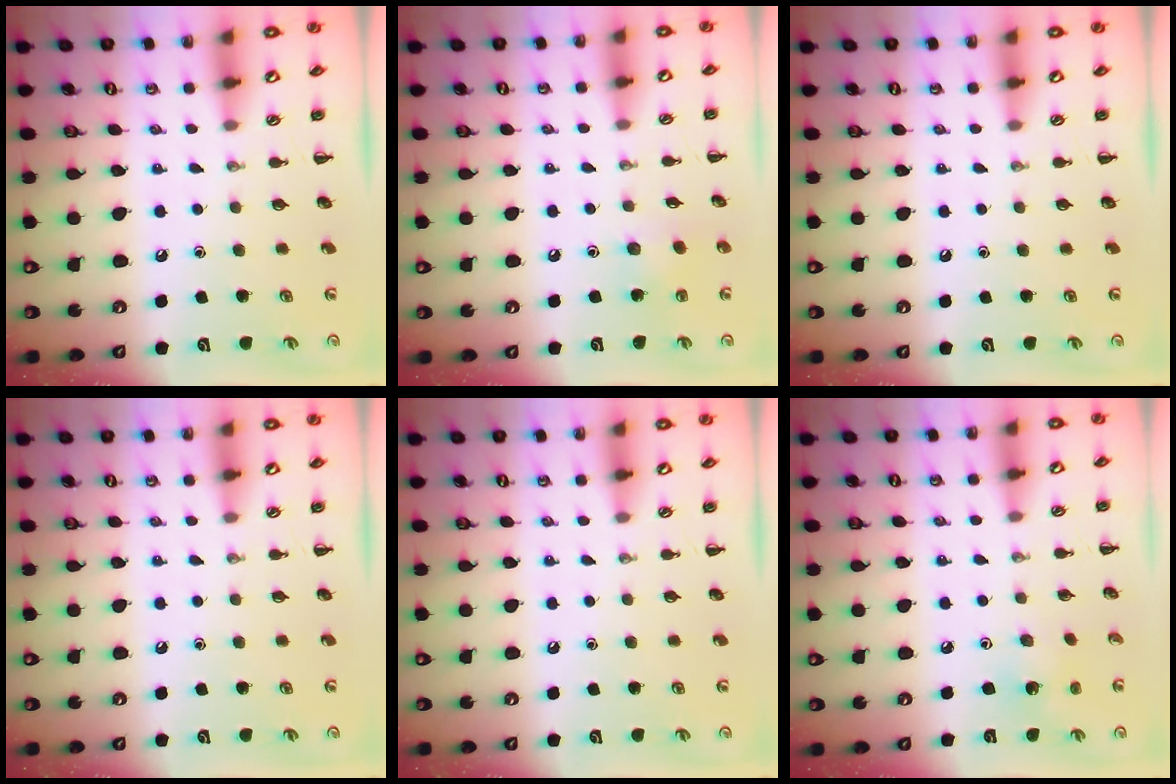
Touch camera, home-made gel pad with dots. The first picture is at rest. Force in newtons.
{"total": 4.8, "press": 4.6, "slide": 1.1}
{"total": 0.0}
{"total": 0.0}
{"total": 0.0}
{"total": 1.6, "press": 1.5, "slide": 0.5}